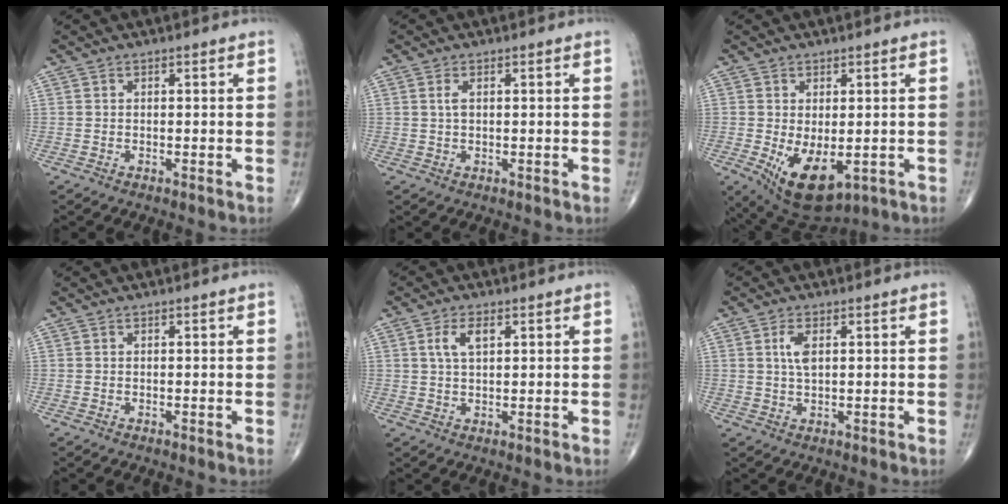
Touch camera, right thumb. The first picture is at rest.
{"total": 1.6, "force": [0.5, 0.8, 1.3], "torque": [-0.030, 0.003, 0.011]}
{"total": 10.1, "force": [-2.5, 5.3, 8.3], "torque": [-0.125, -0.014, -0.020]}
{"total": 0.0}
{"total": 4.1, "force": [1.4, 1.9, 3.3], "torque": [-0.064, 0.003, 0.028]}
{"total": 3.4, "force": [1.0, 1.6, 2.9], "torque": [-0.058, 0.000, 0.018]}